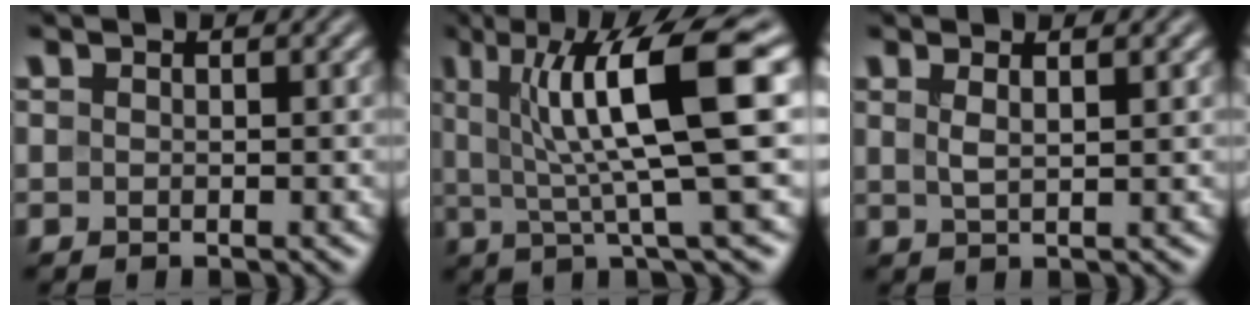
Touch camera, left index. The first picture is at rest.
{"total": 10.5, "force": [2.3, 1.9, 10.1], "torque": [-0.142, -0.001, 0.038]}
{"total": 2.1, "force": [1.0, 0.6, 1.7], "torque": [-0.026, 0.004, 0.012]}